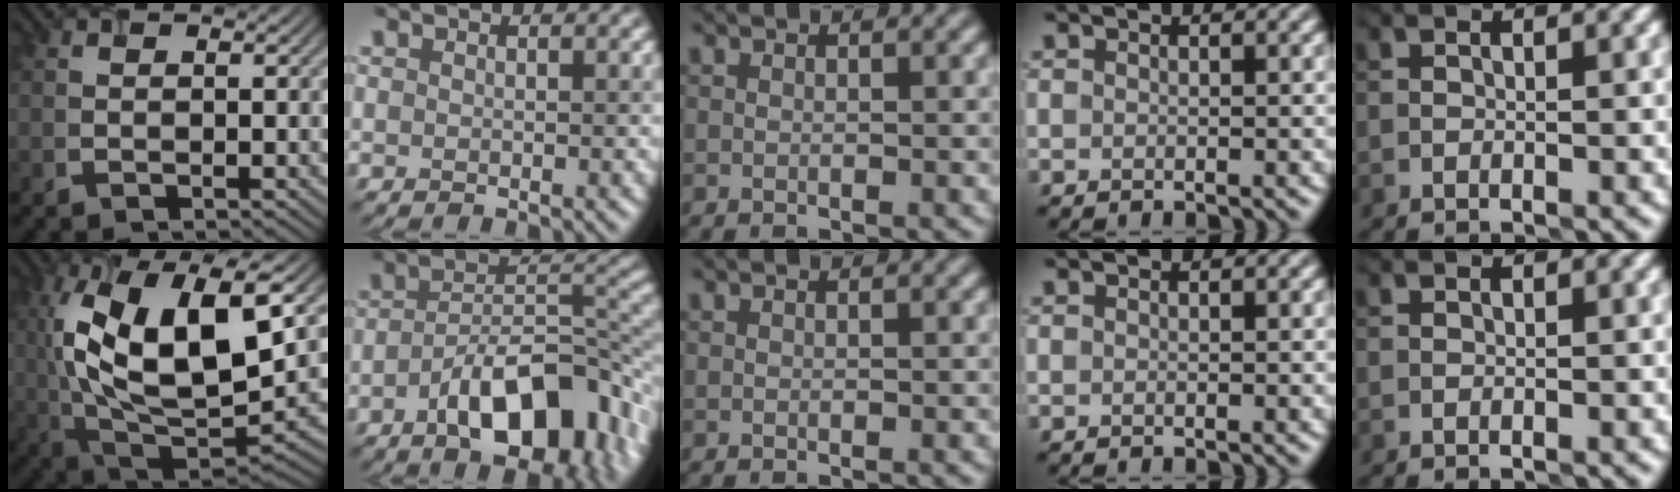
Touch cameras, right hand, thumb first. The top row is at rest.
{"thumb": {"total": 16.6, "force": [2.9, 7.9, 14.3], "torque": [-0.284, -0.003, 0.057]}, "index": {"total": 10.7, "force": [-4.9, 4.3, 8.5], "torque": [-0.128, 0.013, -0.088]}}